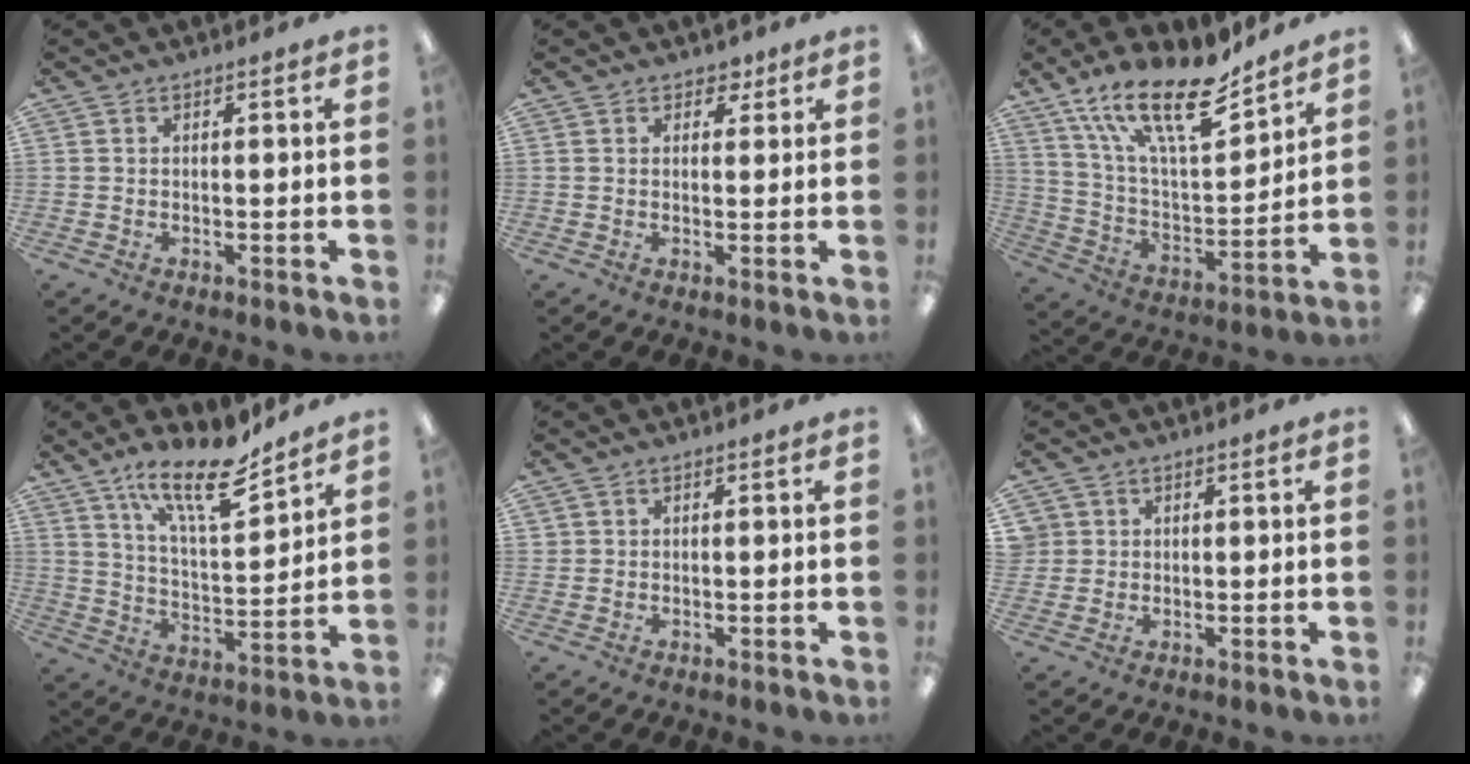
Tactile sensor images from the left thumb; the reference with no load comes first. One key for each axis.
{"total": 3.0, "fx": 1.8, "fy": 2.2, "fz": 0.9, "tx": -0.004, "ty": 0.000, "tz": 0.031}
{"total": 20.8, "fx": 14.8, "fy": 7.0, "fz": 12.8, "tx": -0.228, "ty": -0.089, "tz": 0.257}
{"total": 16.4, "fx": 12.2, "fy": 4.7, "fz": 9.9, "tx": -0.167, "ty": -0.071, "tz": 0.204}
{"total": 1.1, "fx": 0.4, "fy": 1.0, "fz": -0.1, "tx": 0.001, "ty": 0.003, "tz": 0.006}
{"total": 2.9, "fx": 0.9, "fy": 2.7, "fz": -0.2, "tx": 0.003, "ty": 0.002, "tz": 0.015}